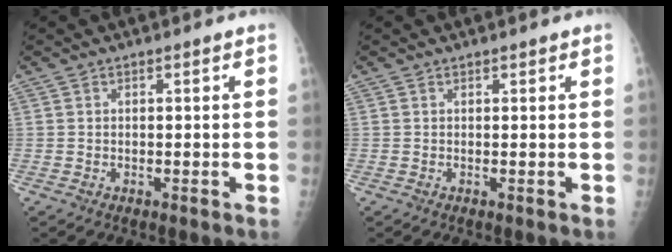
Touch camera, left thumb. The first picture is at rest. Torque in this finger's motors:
{"motor_torque": [0.15, -0.02, -0.14, -0.04, -0.05]}